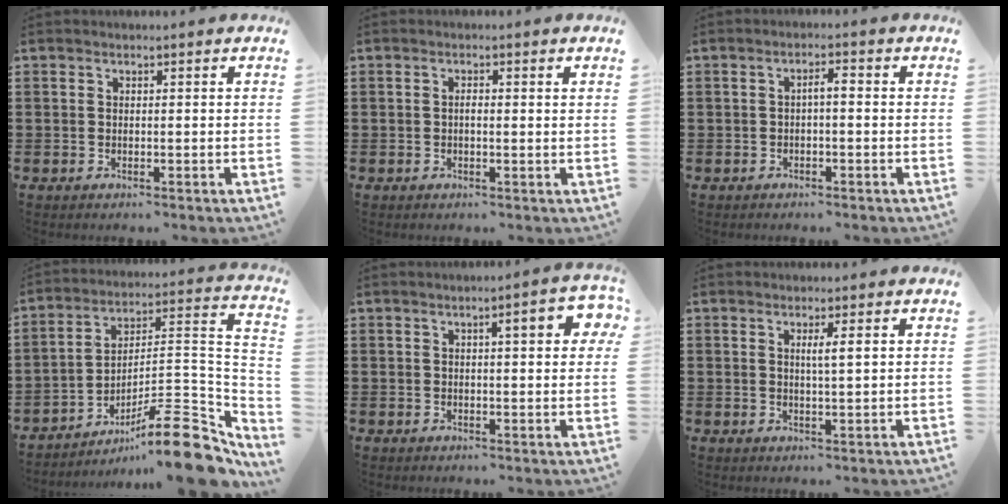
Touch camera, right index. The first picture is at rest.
{"total": 1.0, "force": [0.0, 0.0, 1.0], "torque": [-0.020, -0.004, 0.000]}
{"total": 1.8, "force": [-0.5, 0.4, 1.7], "torque": [-0.032, 0.004, -0.010]}
{"total": 14.4, "force": [-9.5, 3.0, 10.3], "torque": [-0.130, 0.029, -0.167]}
{"total": 5.0, "force": [1.5, 1.1, 4.6], "torque": [-0.067, -0.002, 0.017]}
{"total": 2.2, "force": [0.5, -0.1, 2.2], "torque": [-0.043, -0.002, 0.006]}